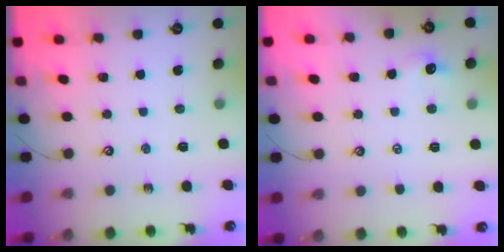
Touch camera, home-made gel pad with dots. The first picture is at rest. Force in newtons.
{"total": 1.7, "press": 1.6, "slide": 0.5}